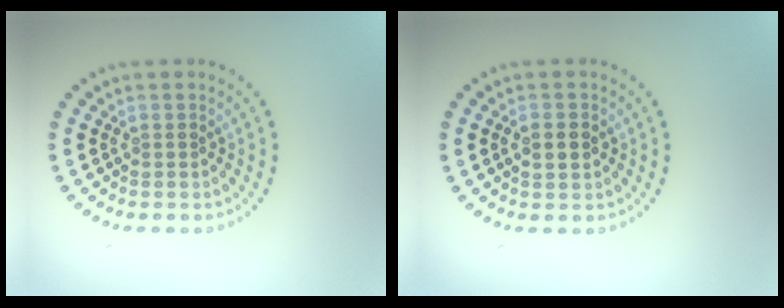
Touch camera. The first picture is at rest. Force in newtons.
{"total": 1.6, "press": 1.6, "slide": 0.0}